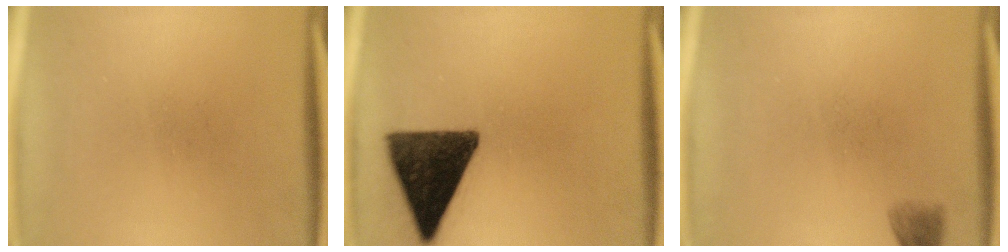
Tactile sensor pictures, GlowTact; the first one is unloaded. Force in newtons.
{"total": 14.1}
{"total": 2.2}